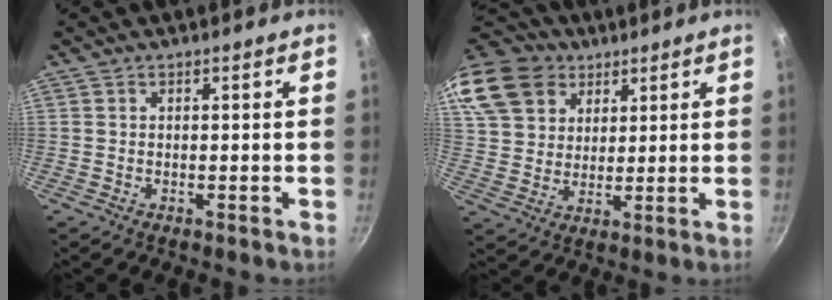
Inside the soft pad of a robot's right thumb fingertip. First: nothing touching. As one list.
[{"total": 18.2, "force": [10.9, 13.0, 6.6], "torque": [-0.141, -0.002, 0.209]}]